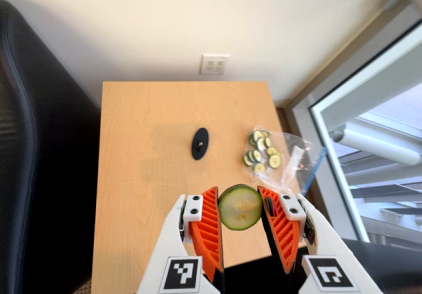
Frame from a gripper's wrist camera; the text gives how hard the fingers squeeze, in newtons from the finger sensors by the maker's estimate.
{"total": 9.4, "left": 9.4, "right": 9.4}